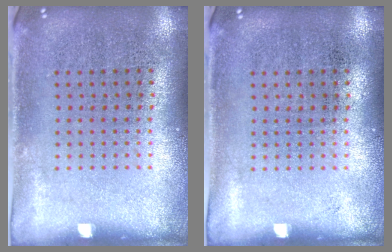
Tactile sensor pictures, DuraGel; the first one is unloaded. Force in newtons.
{"total": 0.0}